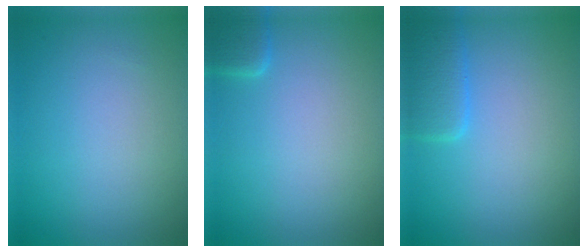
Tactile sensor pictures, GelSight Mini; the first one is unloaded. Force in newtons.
{"total": 1.6, "press": 1.6, "slide": 0.1}
{"total": 2.7, "press": 2.7, "slide": 0.1}